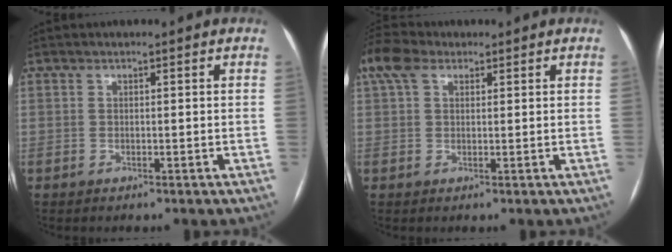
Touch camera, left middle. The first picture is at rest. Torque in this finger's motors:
{"motor_torque": [0.59, -0.53, 0.22, 0.07]}